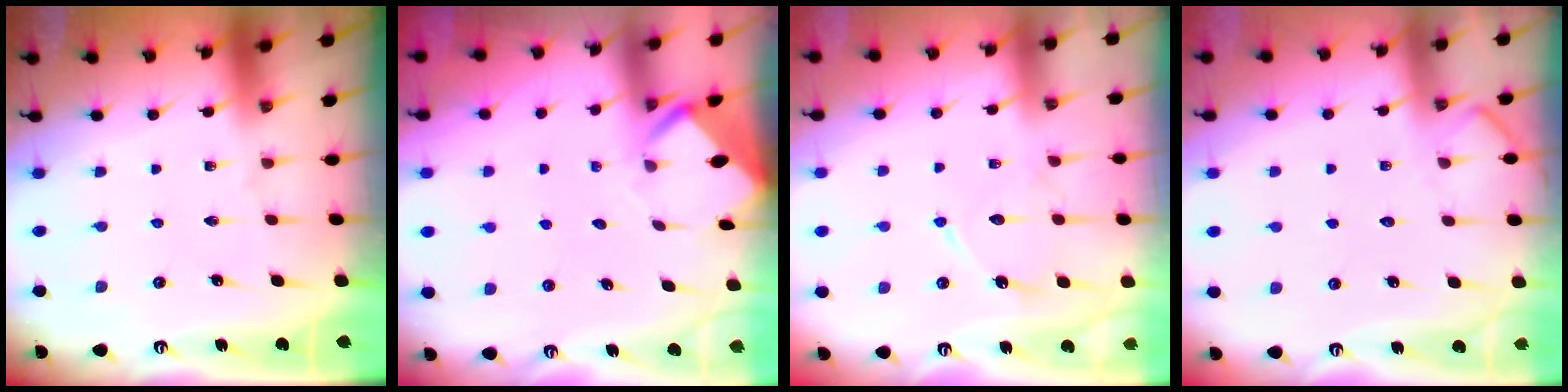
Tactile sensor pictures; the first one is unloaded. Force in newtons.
{"total": 2.9, "press": 2.9, "slide": 0.2}
{"total": 9.9, "press": 9.9, "slide": 0.7}
{"total": 4.9, "press": 4.9, "slide": 0.5}